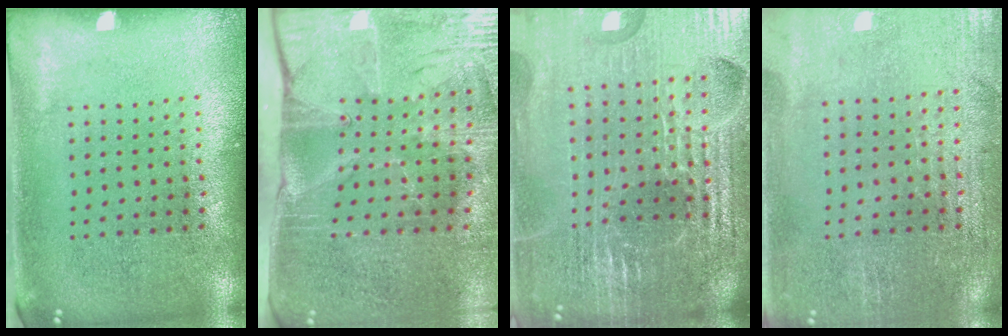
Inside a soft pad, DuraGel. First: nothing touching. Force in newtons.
{"total": 4.4, "press": 3.7, "slide": 2.4}
{"total": 6.3, "press": 5.6, "slide": 2.8}
{"total": 0.6, "press": 0.5, "slide": 0.3}